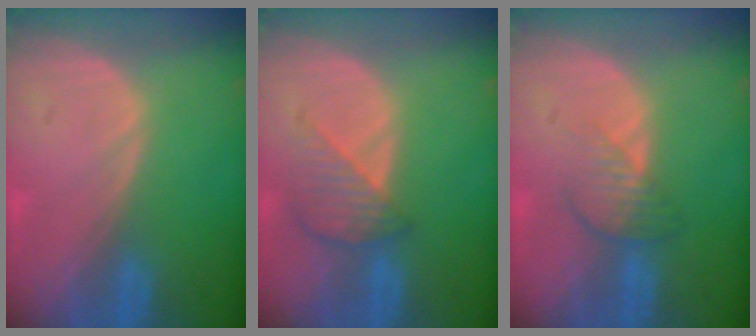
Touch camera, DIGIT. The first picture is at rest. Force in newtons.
{"total": 4.6, "press": 4.2, "slide": 1.8}
{"total": 4.0, "press": 3.4, "slide": 2.1}